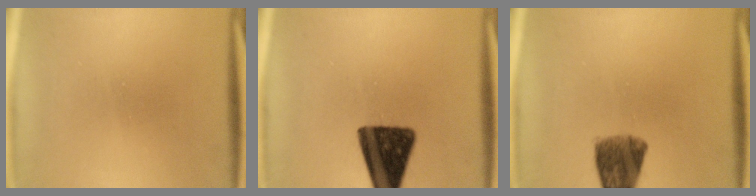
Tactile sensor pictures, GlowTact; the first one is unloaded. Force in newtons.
{"total": 14.3}
{"total": 6.5}